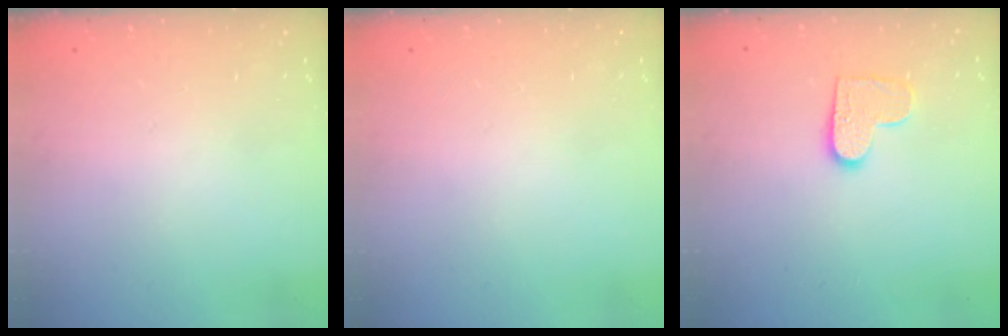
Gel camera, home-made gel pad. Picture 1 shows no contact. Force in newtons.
{"total": 0.0}
{"total": 8.9, "press": 8.9, "slide": 0.5}